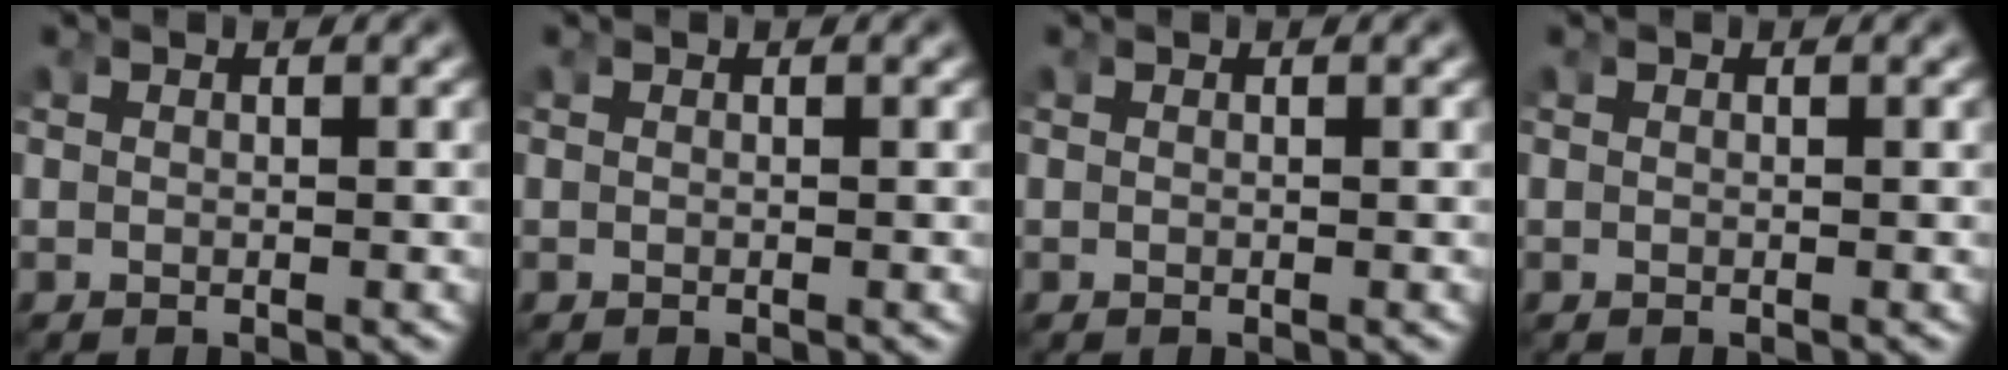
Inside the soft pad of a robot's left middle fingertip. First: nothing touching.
{"total": 0.0}
{"total": 0.0}
{"total": 0.0}